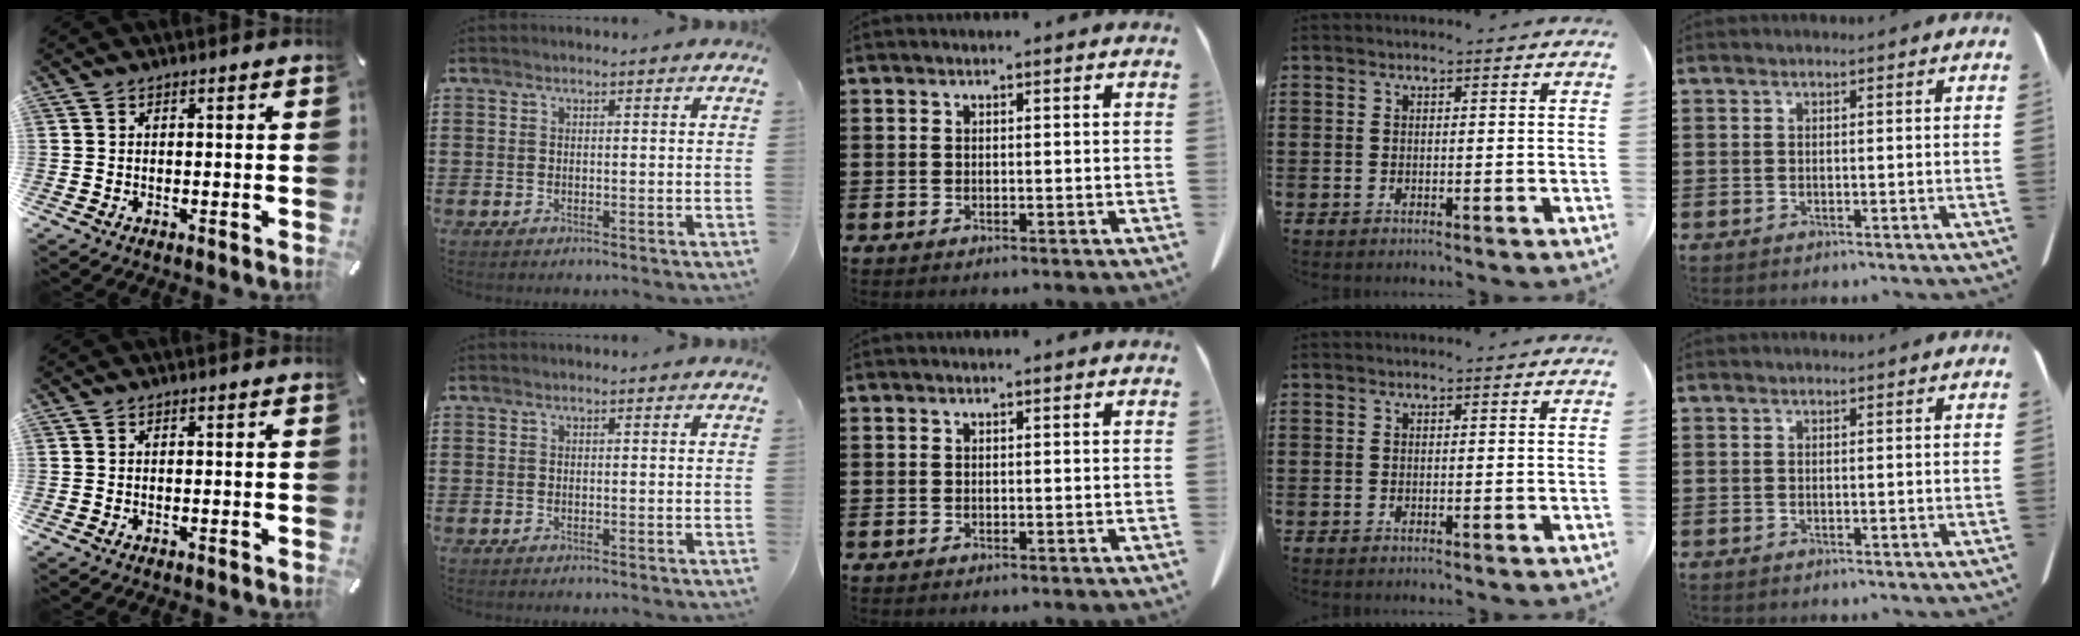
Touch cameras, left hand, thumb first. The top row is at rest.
{}